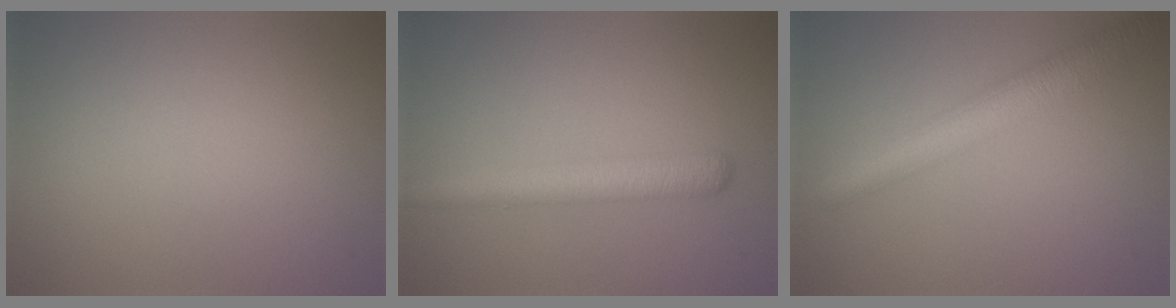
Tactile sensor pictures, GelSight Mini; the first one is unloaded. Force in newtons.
{"total": 3.3, "press": 3.3, "slide": 0.1}
{"total": 4.9, "press": 4.9, "slide": 0.3}